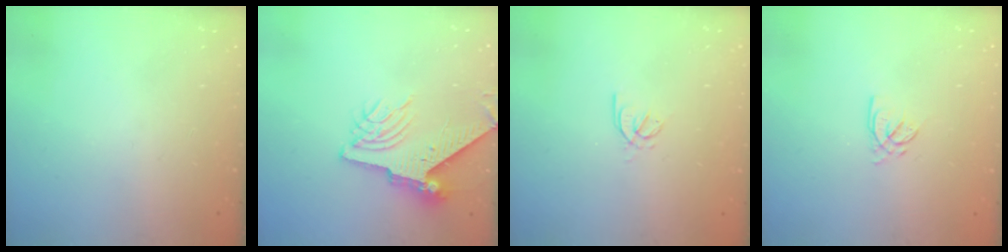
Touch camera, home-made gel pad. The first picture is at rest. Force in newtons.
{"total": 8.7, "press": 8.7, "slide": 1.2}
{"total": 1.7, "press": 1.6, "slide": 0.5}
{"total": 2.5, "press": 2.5, "slide": 0.3}